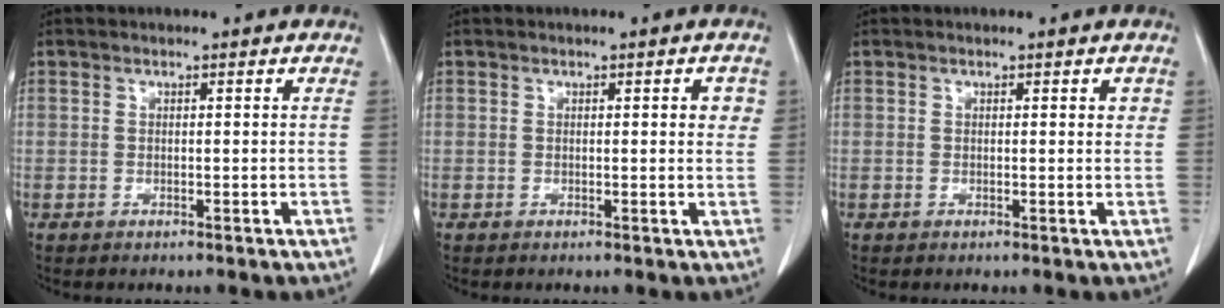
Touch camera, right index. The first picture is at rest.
{"total": 2.1, "force": [0.6, 0.7, 1.9], "torque": [-0.018, 0.002, 0.005]}
{"total": 1.2, "force": [0.5, 0.5, 0.9], "torque": [-0.007, 0.000, 0.004]}